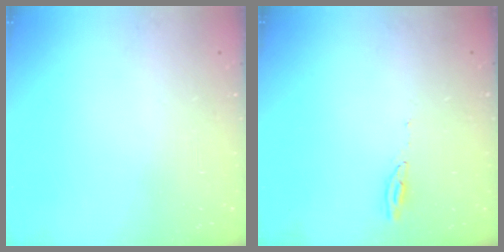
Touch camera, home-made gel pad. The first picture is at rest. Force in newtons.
{"total": 3.3, "press": 3.3, "slide": 0.3}